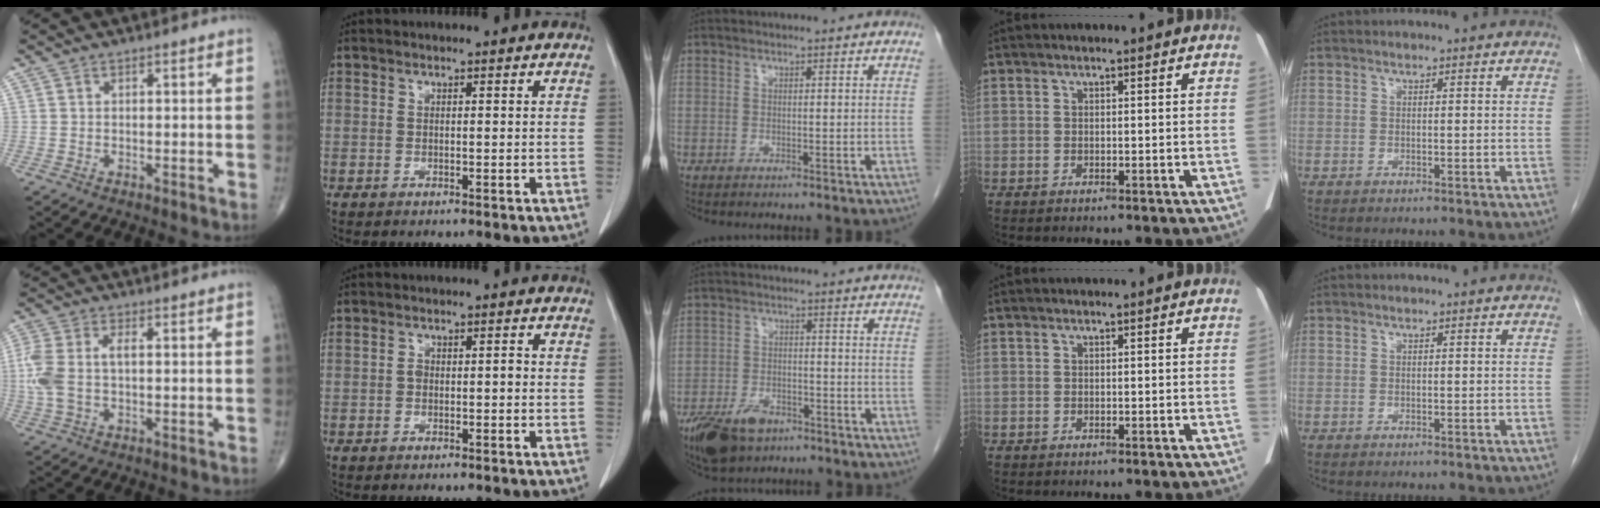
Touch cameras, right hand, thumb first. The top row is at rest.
{"thumb": {"total": 8.3, "force": [0.2, 4.4, 7.1], "torque": [-0.194, 0.017, 0.004]}, "index": {"total": 1.6, "force": [-0.4, 0.8, 1.3], "torque": [-0.020, 0.004, -0.006]}, "middle": {"total": 8.1, "force": [-5.5, 4.1, 4.4], "torque": [-0.082, -0.006, -0.092]}}